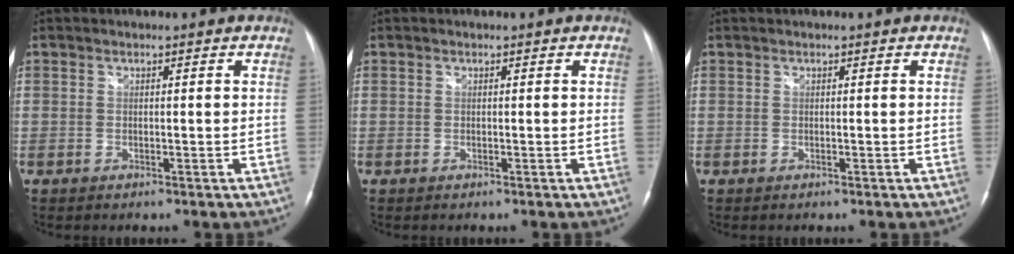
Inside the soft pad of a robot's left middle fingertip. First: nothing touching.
{"total": 0.0}
{"total": 0.0}